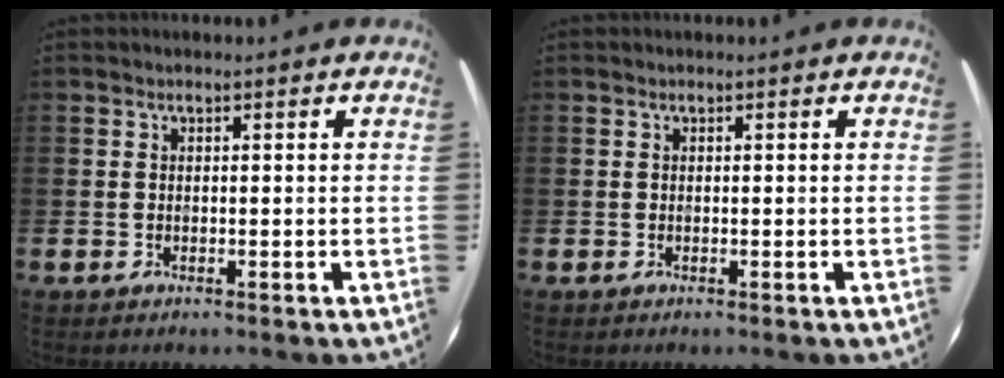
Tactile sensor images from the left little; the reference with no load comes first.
{"total": 0.0}